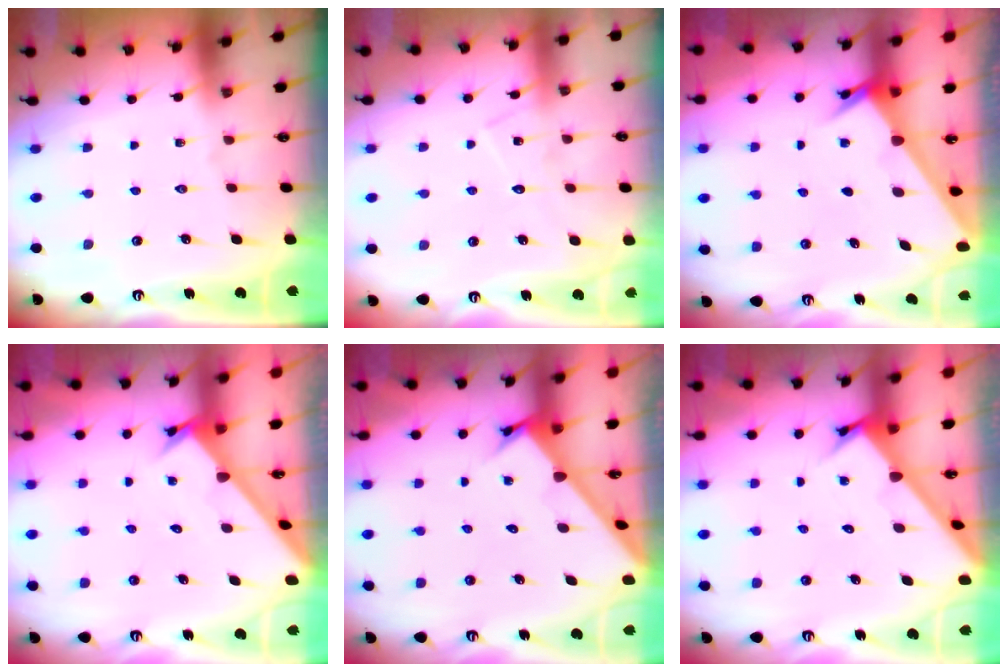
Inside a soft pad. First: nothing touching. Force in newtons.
{"total": 8.6, "press": 8.6, "slide": 0.3}
{"total": 2.5, "press": 2.5, "slide": 0.2}
{"total": 2.4, "press": 2.4, "slide": 0.1}
{"total": 2.6, "press": 2.6, "slide": 0.2}
{"total": 2.8, "press": 2.8, "slide": 0.2}